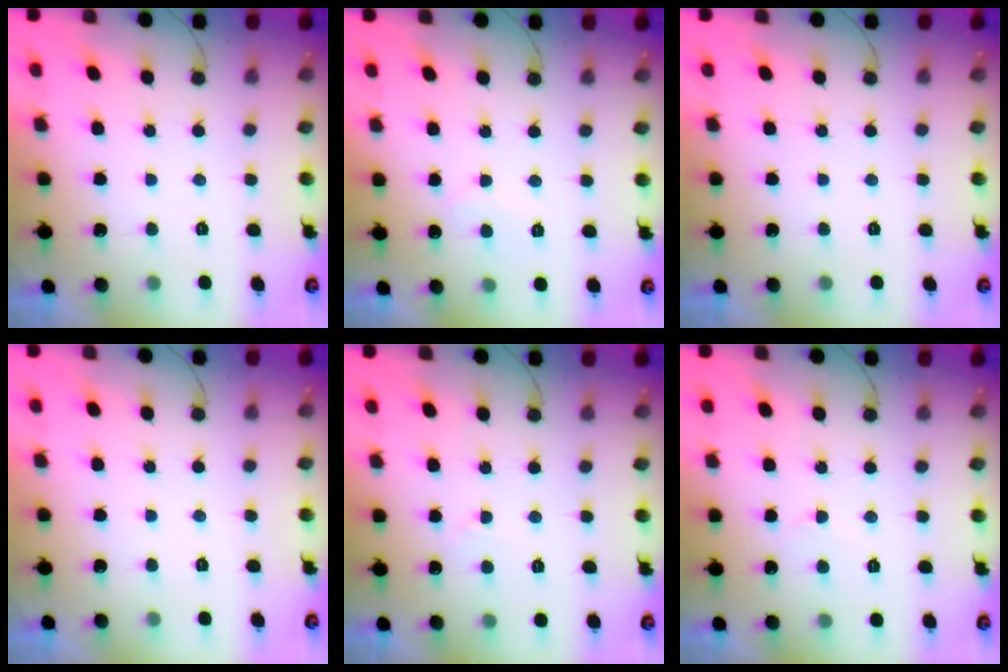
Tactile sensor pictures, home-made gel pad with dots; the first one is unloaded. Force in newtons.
{"total": 5.7, "press": 5.7, "slide": 0.5}
{"total": 0.0}
{"total": 0.0}
{"total": 3.0, "press": 3.0, "slide": 0.3}
{"total": 2.5, "press": 2.4, "slide": 0.3}